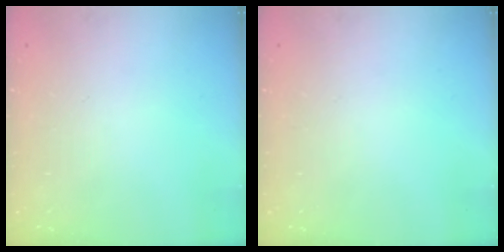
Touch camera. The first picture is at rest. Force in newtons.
{"total": 0.0}